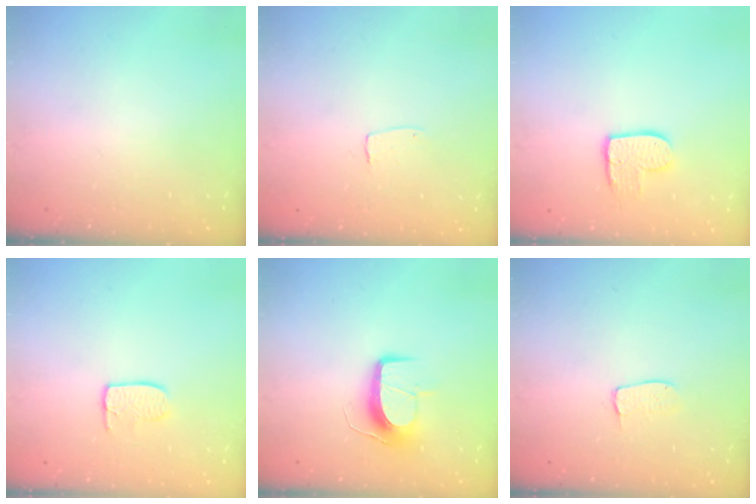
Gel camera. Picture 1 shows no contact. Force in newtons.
{"total": 2.6, "press": 2.6, "slide": 0.1}
{"total": 9.1, "press": 9.0, "slide": 0.7}
{"total": 5.9, "press": 5.9, "slide": 0.4}
{"total": 10.6, "press": 10.6, "slide": 0.1}
{"total": 4.2, "press": 4.2, "slide": 0.2}